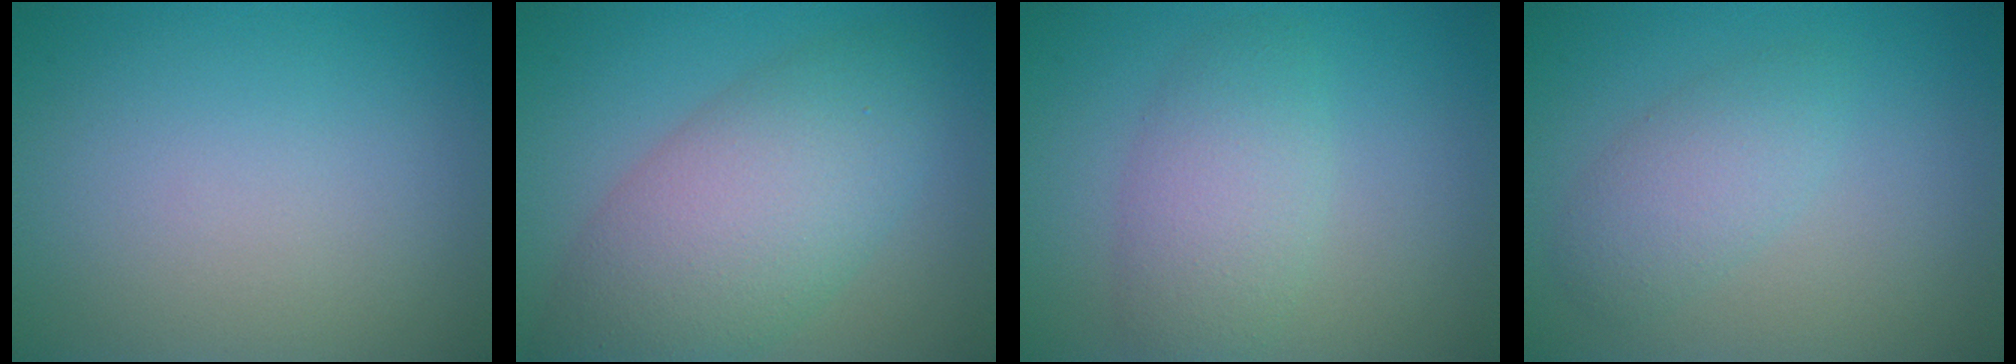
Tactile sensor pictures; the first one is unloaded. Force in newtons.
{"total": 8.1, "press": 8.1, "slide": 0.3}
{"total": 4.0, "press": 4.0, "slide": 0.2}
{"total": 2.7, "press": 2.7, "slide": 0.1}